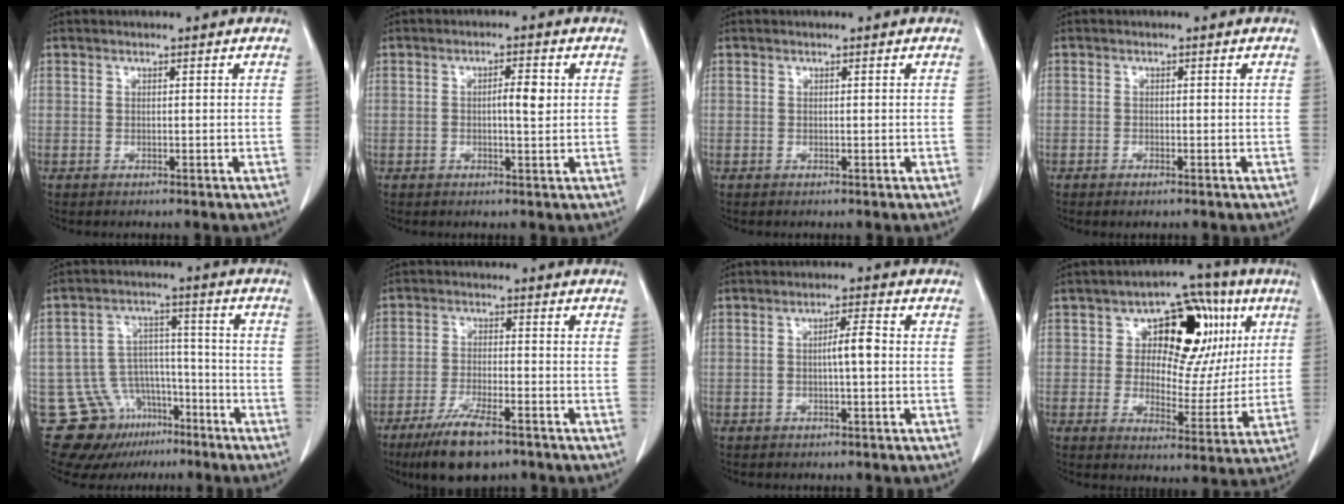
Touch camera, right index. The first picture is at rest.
{"total": 3.3, "force": [0.3, 0.7, 3.2], "torque": [-0.052, 0.001, 0.002]}
{"total": 0.0}
{"total": 0.9, "force": [-0.6, 0.3, 0.6], "torque": [-0.010, -0.001, -0.006]}
{"total": 12.6, "force": [-8.3, 8.9, 3.1], "torque": [-0.058, 0.061, -0.124]}
{"total": 9.0, "force": [-6.3, 2.1, 6.1], "torque": [-0.113, -0.016, -0.106]}
{"total": 3.6, "force": [-0.2, 0.4, 3.6], "torque": [-0.061, 0.008, -0.006]}
{"total": 14.5, "force": [4.8, 8.7, 10.5], "torque": [-0.121, 0.036, 0.074]}